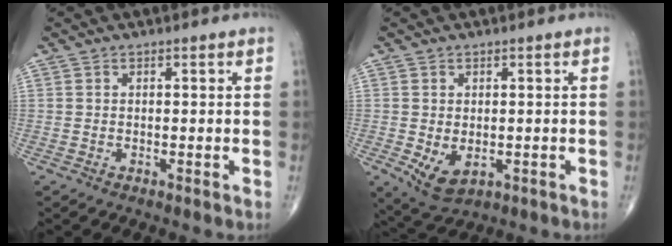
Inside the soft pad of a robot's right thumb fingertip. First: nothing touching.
{"total": 5.7, "force": [-1.1, 3.6, 4.3], "torque": [-0.068, -0.012, -0.006]}